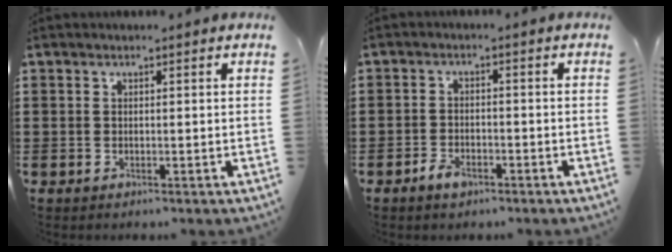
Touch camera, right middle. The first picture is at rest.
{"total": 2.7, "force": [-1.9, 1.2, 1.4], "torque": [-0.033, 0.000, -0.039]}